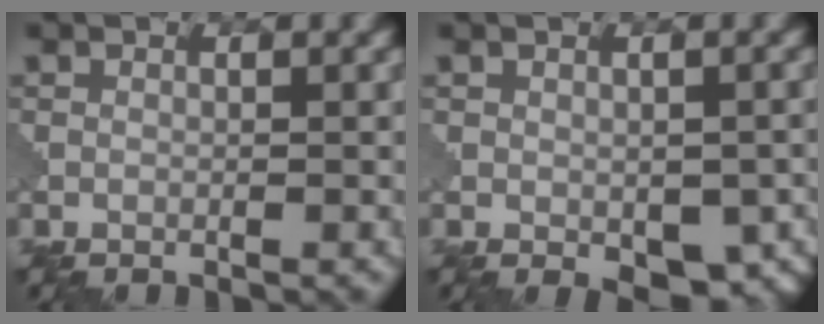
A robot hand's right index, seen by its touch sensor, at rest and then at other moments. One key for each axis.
{"total": 5.9, "fx": -2.8, "fy": 3.4, "fz": 4.0, "tx": -0.066, "ty": -0.032, "tz": -0.010}